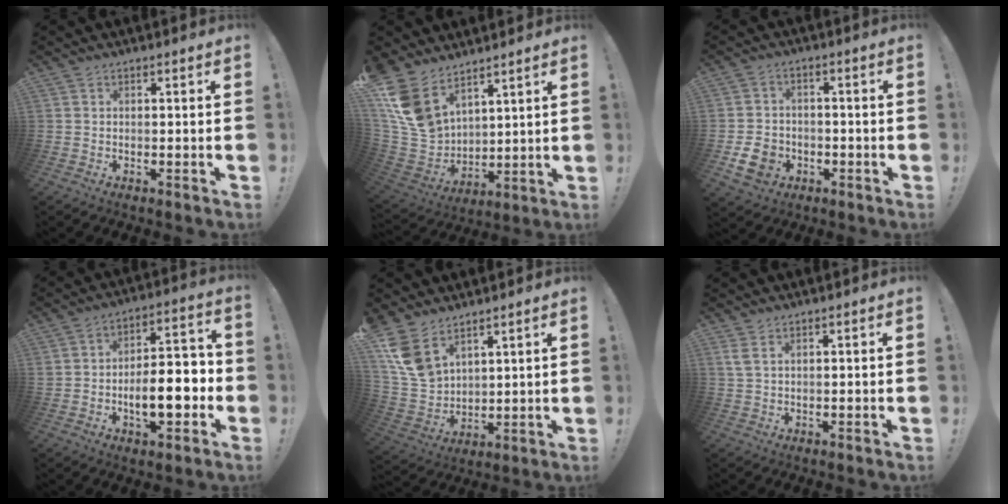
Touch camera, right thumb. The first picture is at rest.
{"total": 16.5, "force": [10.4, 10.2, 7.9], "torque": [-0.177, -0.068, 0.199]}
{"total": 9.4, "force": [-4.1, 7.2, 4.4], "torque": [-0.072, 0.029, -0.073]}
{"total": 13.0, "force": [-4.2, 6.1, 10.7], "torque": [-0.169, 0.016, -0.076]}
{"total": 13.4, "force": [8.6, 8.0, 6.4], "torque": [-0.131, -0.050, 0.172]}
{"total": 2.8, "force": [1.4, 0.8, 2.3], "torque": [-0.055, 0.002, 0.028]}